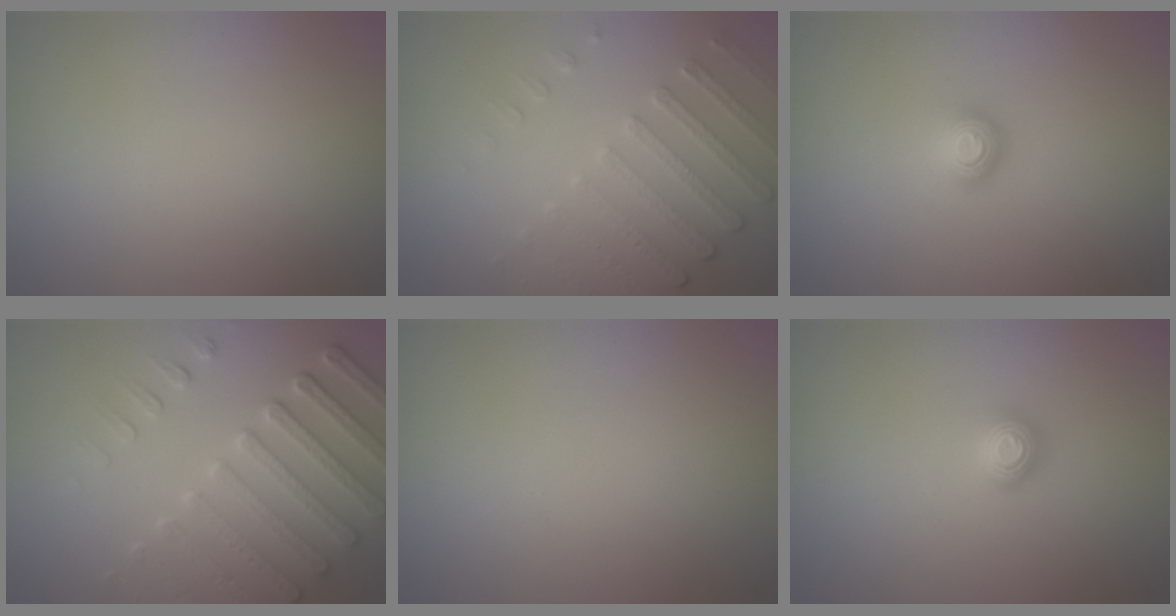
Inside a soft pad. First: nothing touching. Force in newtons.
{"total": 4.5, "press": 3.4, "slide": 3.0}
{"total": 1.5, "press": 1.1, "slide": 1.0}
{"total": 6.3, "press": 5.2, "slide": 3.6}
{"total": 0.0}
{"total": 1.2, "press": 1.1, "slide": 0.2}